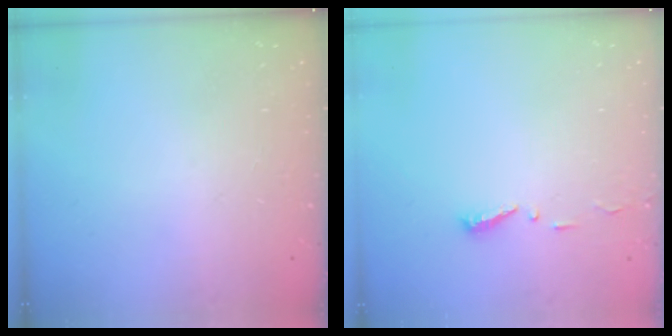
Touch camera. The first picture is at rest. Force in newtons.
{"total": 4.7, "press": 4.7, "slide": 0.5}